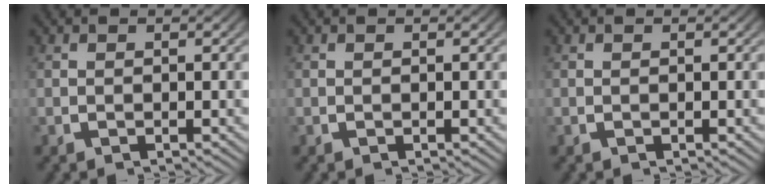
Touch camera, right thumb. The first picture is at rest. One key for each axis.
{"total": 0.0}
{"total": 0.0}